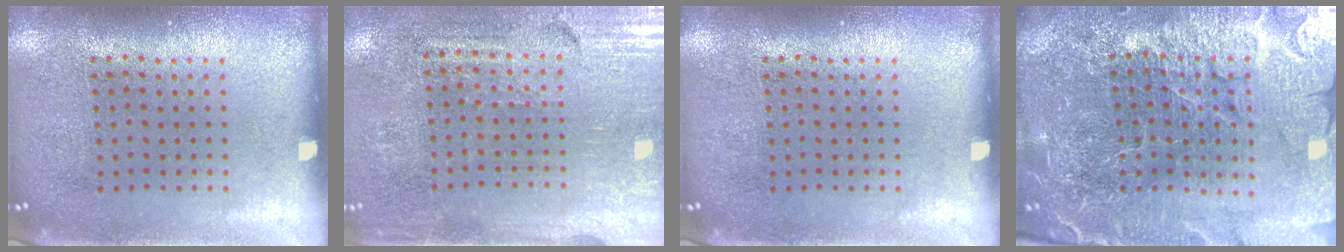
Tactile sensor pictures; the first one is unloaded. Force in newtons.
{"total": 3.4, "press": 3.1, "slide": 1.4}
{"total": 0.0}
{"total": 6.1, "press": 5.4, "slide": 2.8}